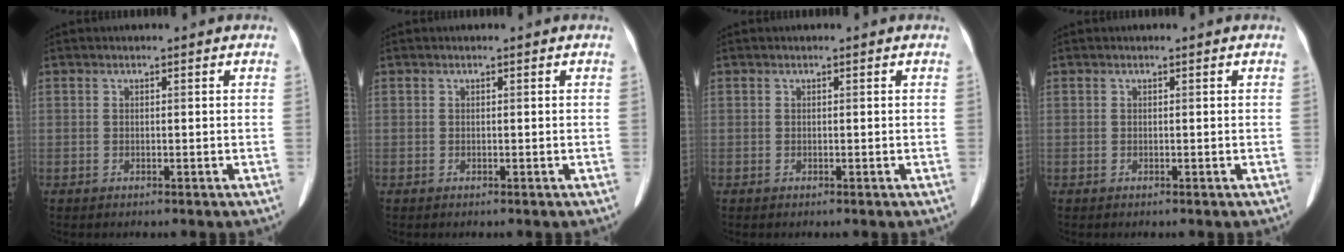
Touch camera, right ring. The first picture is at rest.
{"total": 0.0}
{"total": 0.0}
{"total": 0.0}